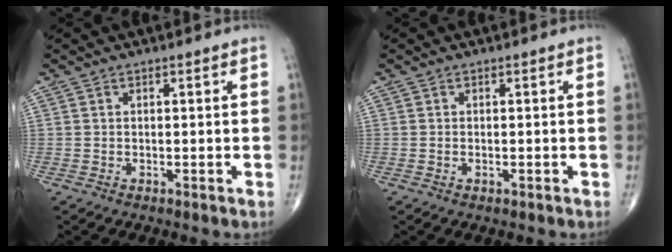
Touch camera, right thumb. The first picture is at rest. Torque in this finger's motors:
{"motor_torque": [-0.31, -0.06, -0.28, -0.11, -0.03]}